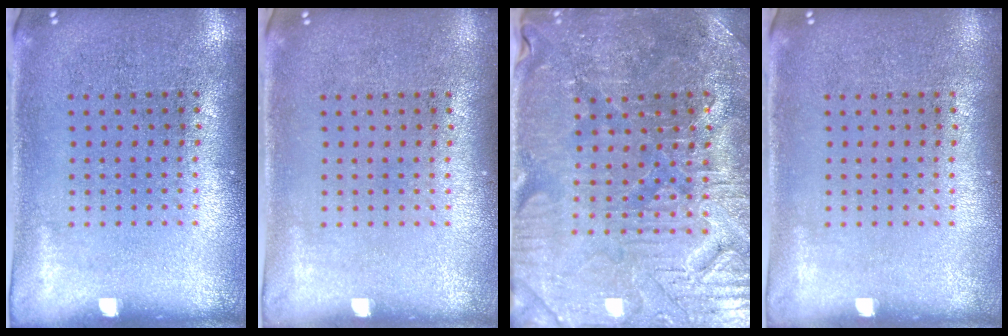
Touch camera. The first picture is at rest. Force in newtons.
{"total": 0.0}
{"total": 3.6, "press": 3.6, "slide": 0.5}
{"total": 0.0}